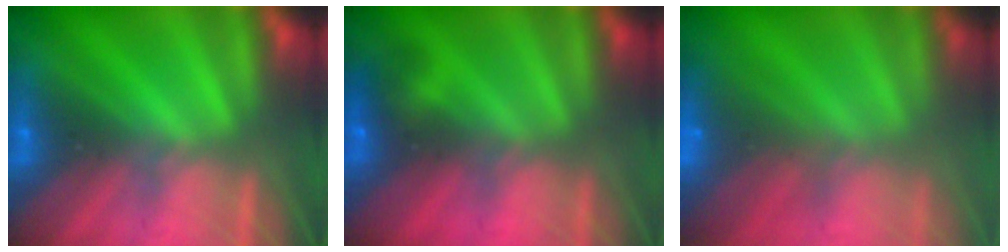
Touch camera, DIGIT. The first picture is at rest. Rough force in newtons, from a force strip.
{"total": 2.3}
{"total": 5.7}